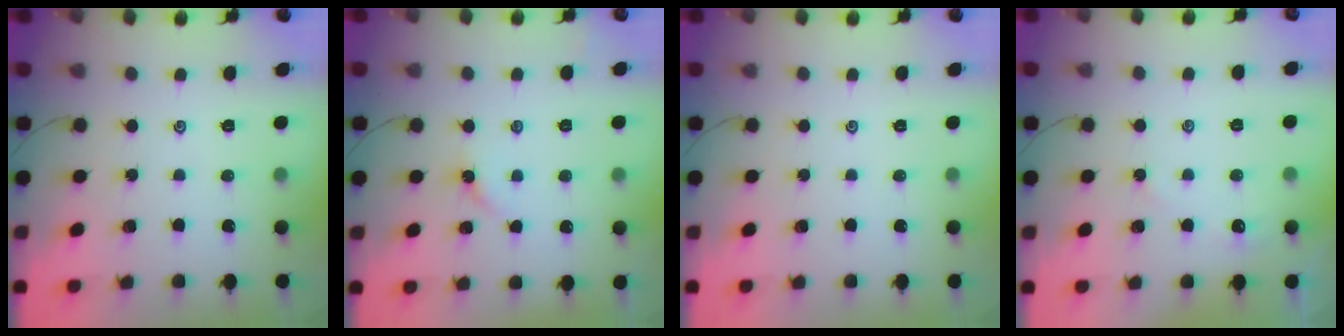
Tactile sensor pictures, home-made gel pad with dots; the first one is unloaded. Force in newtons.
{"total": 3.4, "press": 3.3, "slide": 0.7}
{"total": 0.0}
{"total": 1.8, "press": 1.8, "slide": 0.4}